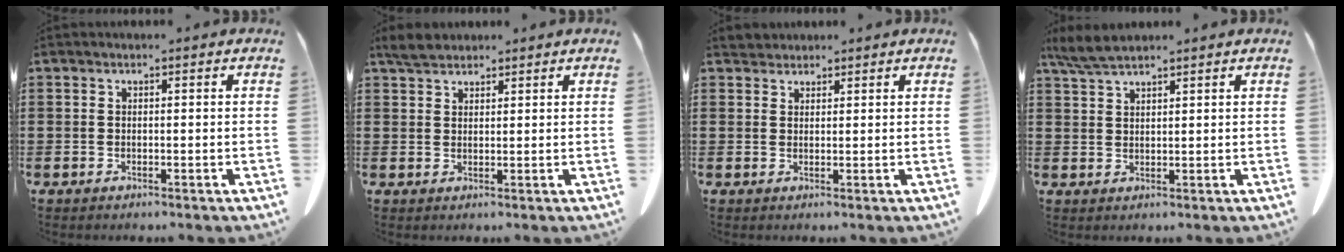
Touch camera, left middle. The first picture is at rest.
{"total": 3.0, "force": [2.6, 1.0, 1.0], "torque": [-0.027, 0.004, 0.051]}
{"total": 1.8, "force": [1.8, 0.6, 0.0], "torque": [-0.006, 0.001, 0.037]}
{"total": 4.0, "force": [3.3, 0.5, 2.2], "torque": [-0.053, -0.004, 0.063]}